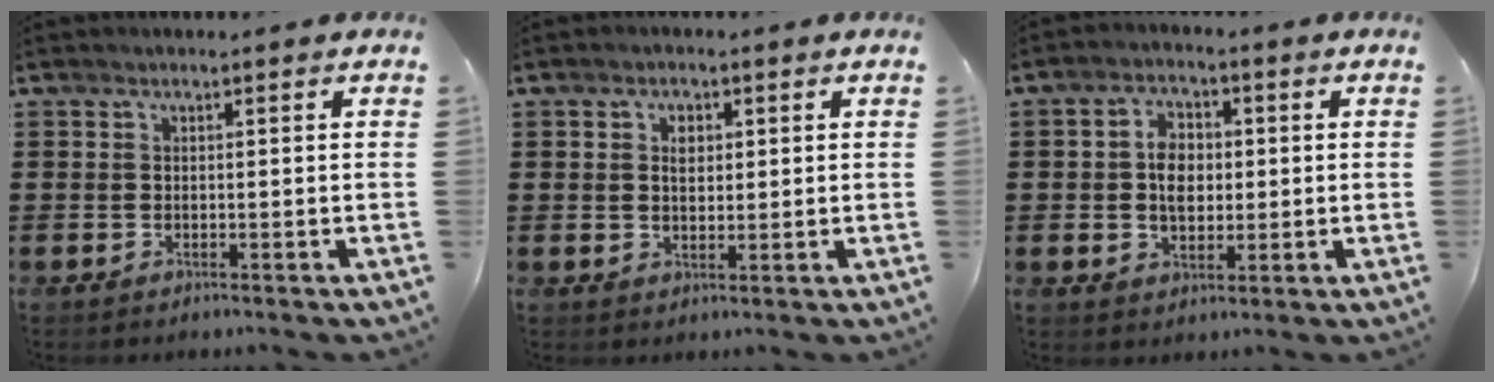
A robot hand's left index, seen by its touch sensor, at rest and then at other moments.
{"total": 2.4, "force": [0.9, 1.5, 1.6], "torque": [-0.018, 0.002, 0.012]}
{"total": 5.3, "force": [0.2, 3.5, 4.0], "torque": [-0.075, 0.011, 0.000]}